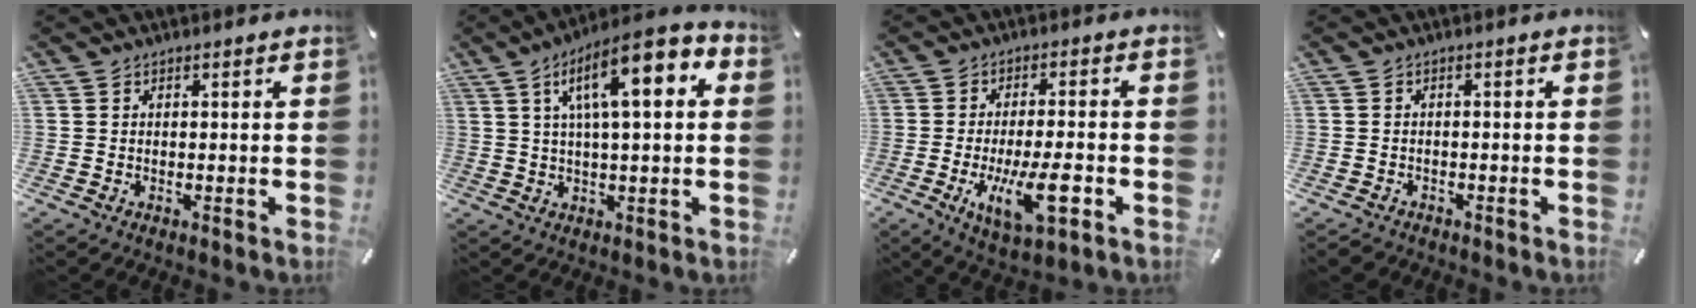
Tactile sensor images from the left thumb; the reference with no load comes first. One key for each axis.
{"total": 13.5, "fx": 5.1, "fy": 3.7, "fz": 11.9, "tx": -0.193, "ty": -0.015, "tz": 0.082}
{"total": 13.0, "fx": -4.0, "fy": 4.2, "fz": 11.6, "tx": -0.214, "ty": -0.009, "tz": -0.064}
{"total": 1.6, "fx": -1.4, "fy": 0.7, "fz": 0.3, "tx": -0.015, "ty": 0.004, "tz": -0.032}